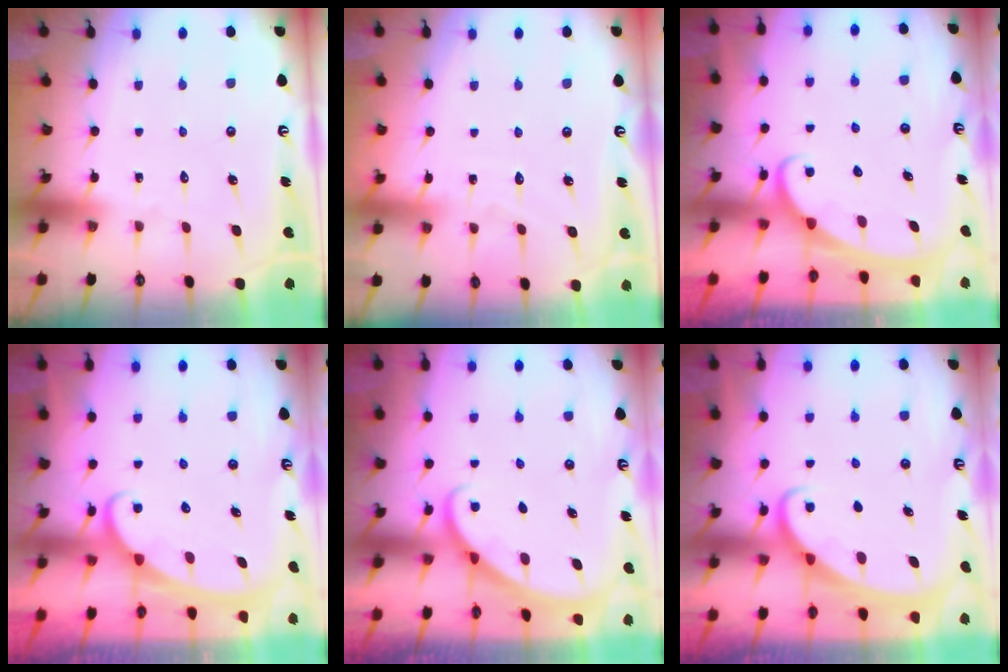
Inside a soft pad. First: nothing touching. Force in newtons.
{"total": 2.7, "press": 2.7, "slide": 0.4}
{"total": 2.6, "press": 2.6, "slide": 0.3}
{"total": 2.5, "press": 2.4, "slide": 0.4}
{"total": 2.1, "press": 2.1, "slide": 0.1}
{"total": 2.0, "press": 2.0, "slide": 0.2}